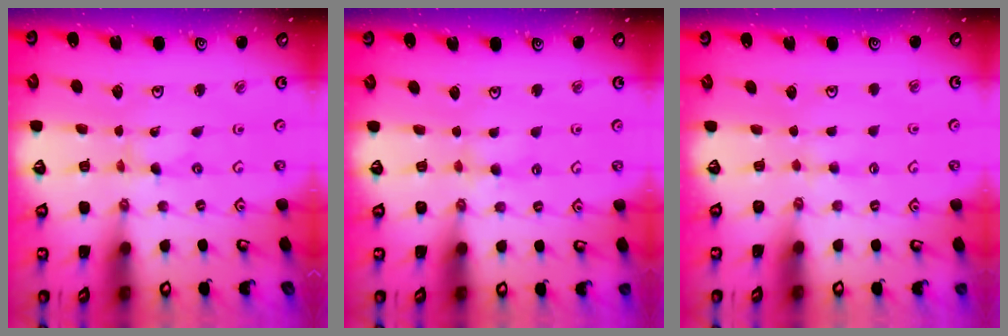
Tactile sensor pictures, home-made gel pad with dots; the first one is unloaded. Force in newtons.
{"total": 3.7, "press": 3.6, "slide": 0.7}
{"total": 2.8, "press": 2.8, "slide": 0.3}